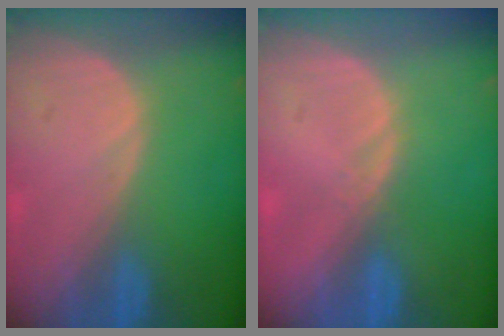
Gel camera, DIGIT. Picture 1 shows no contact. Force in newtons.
{"total": 0.8, "press": 0.6, "slide": 0.5}